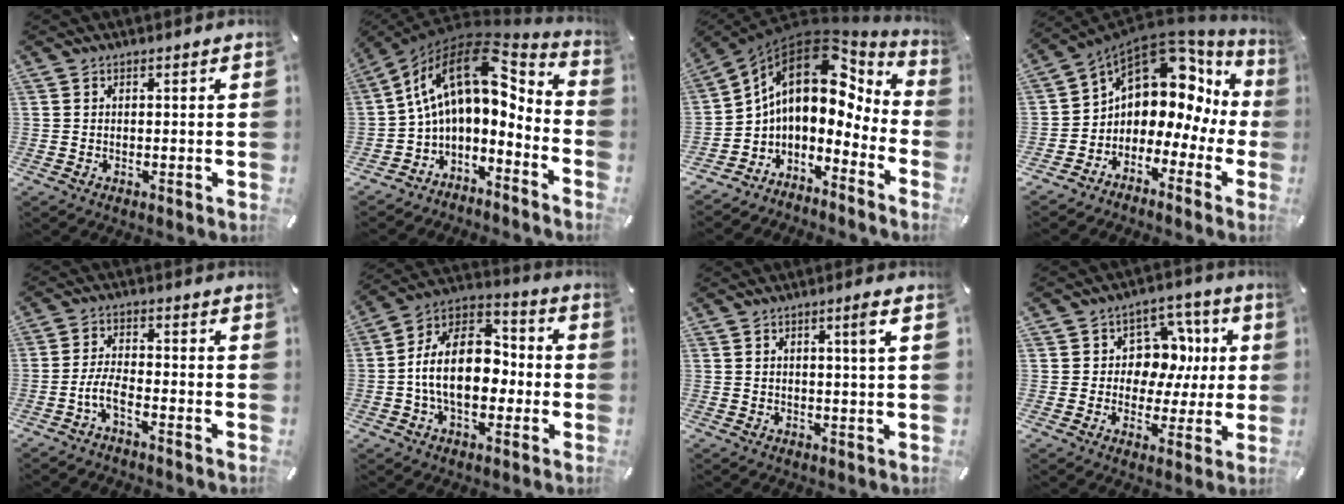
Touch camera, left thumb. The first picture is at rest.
{"total": 16.8, "force": [4.6, 8.9, 13.4], "torque": [-0.253, -0.038, 0.081]}
{"total": 15.2, "force": [4.3, 9.4, 11.1], "torque": [-0.184, -0.032, 0.069]}
{"total": 9.3, "force": [4.4, 7.1, 4.3], "torque": [-0.079, -0.049, 0.072]}
{"total": 5.4, "force": [-3.1, 1.9, 4.0], "torque": [-0.094, 0.004, -0.060]}
{"total": 16.7, "force": [-2.3, 11.4, 12.0], "torque": [-0.224, 0.019, -0.044]}
{"total": 3.5, "force": [1.1, 0.0, 3.3], "torque": [-0.057, -0.005, 0.014]}
{"total": 10.4, "force": [1.6, 9.4, 4.1], "torque": [-0.049, -0.013, 0.032]}